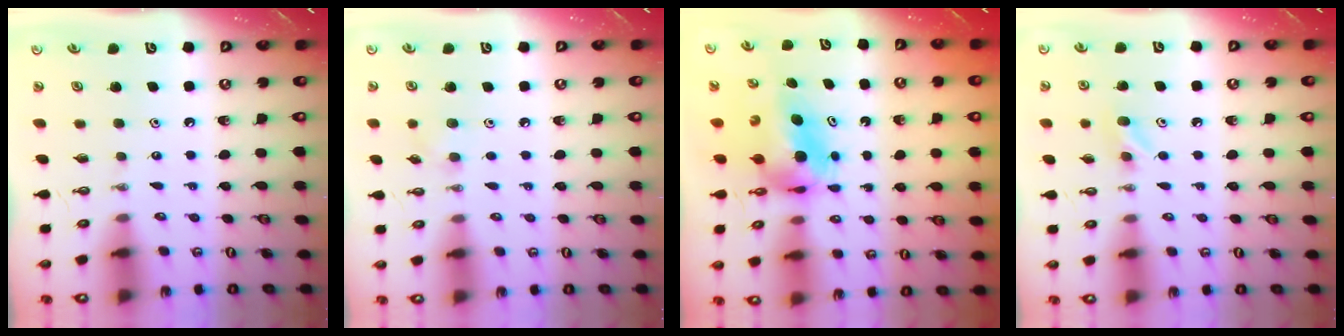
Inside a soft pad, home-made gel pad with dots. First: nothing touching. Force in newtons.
{"total": 5.8, "press": 5.8, "slide": 0.7}
{"total": 6.0, "press": 5.9, "slide": 0.7}
{"total": 5.4, "press": 5.3, "slide": 0.9}